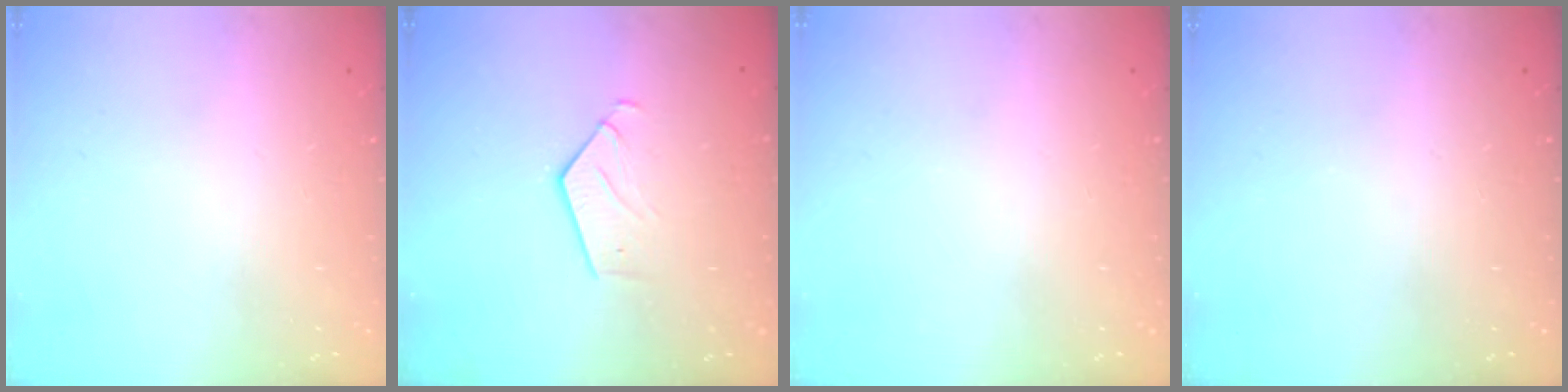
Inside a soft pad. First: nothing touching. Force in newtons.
{"total": 4.0, "press": 4.0, "slide": 0.2}
{"total": 0.0}
{"total": 0.0}